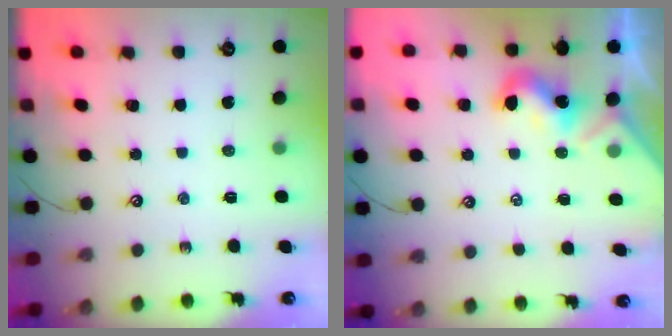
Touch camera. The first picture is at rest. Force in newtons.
{"total": 1.9, "press": 1.9, "slide": 0.4}